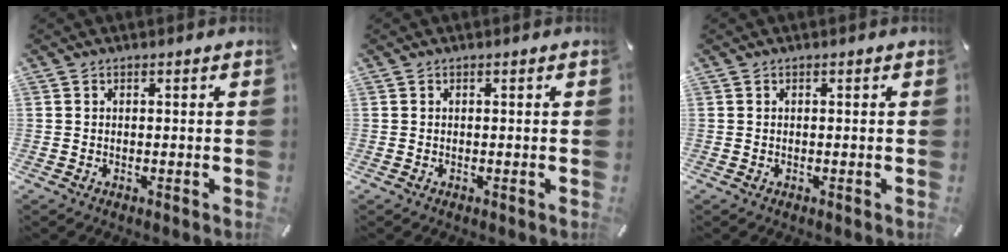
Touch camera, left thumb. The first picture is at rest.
{"total": 0.0}
{"total": 0.0}